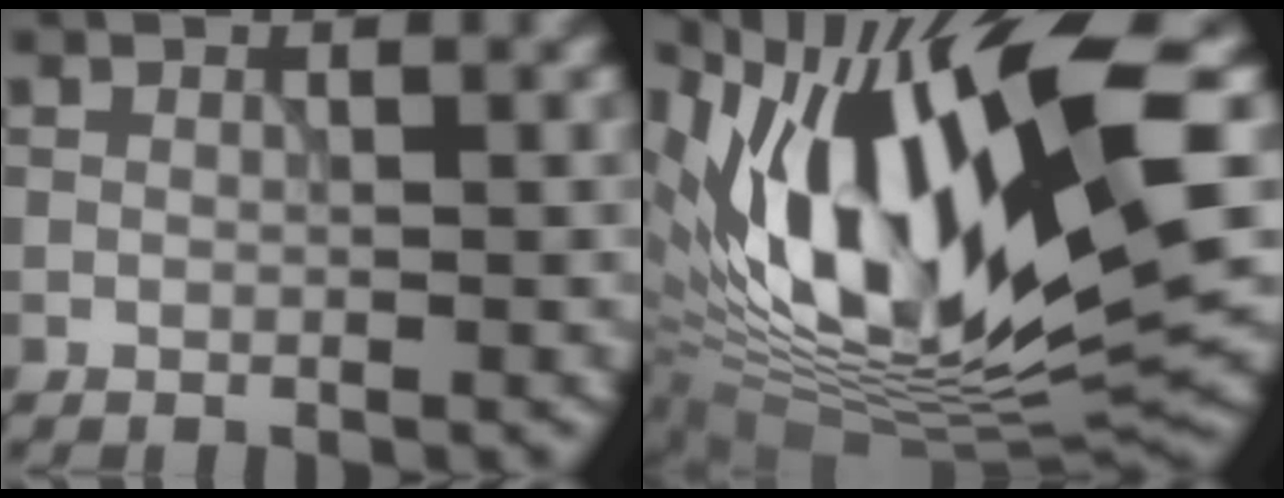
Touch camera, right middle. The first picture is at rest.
{"total": 16.4, "force": [2.6, 5.4, 15.2], "torque": [-0.284, 0.000, 0.047]}